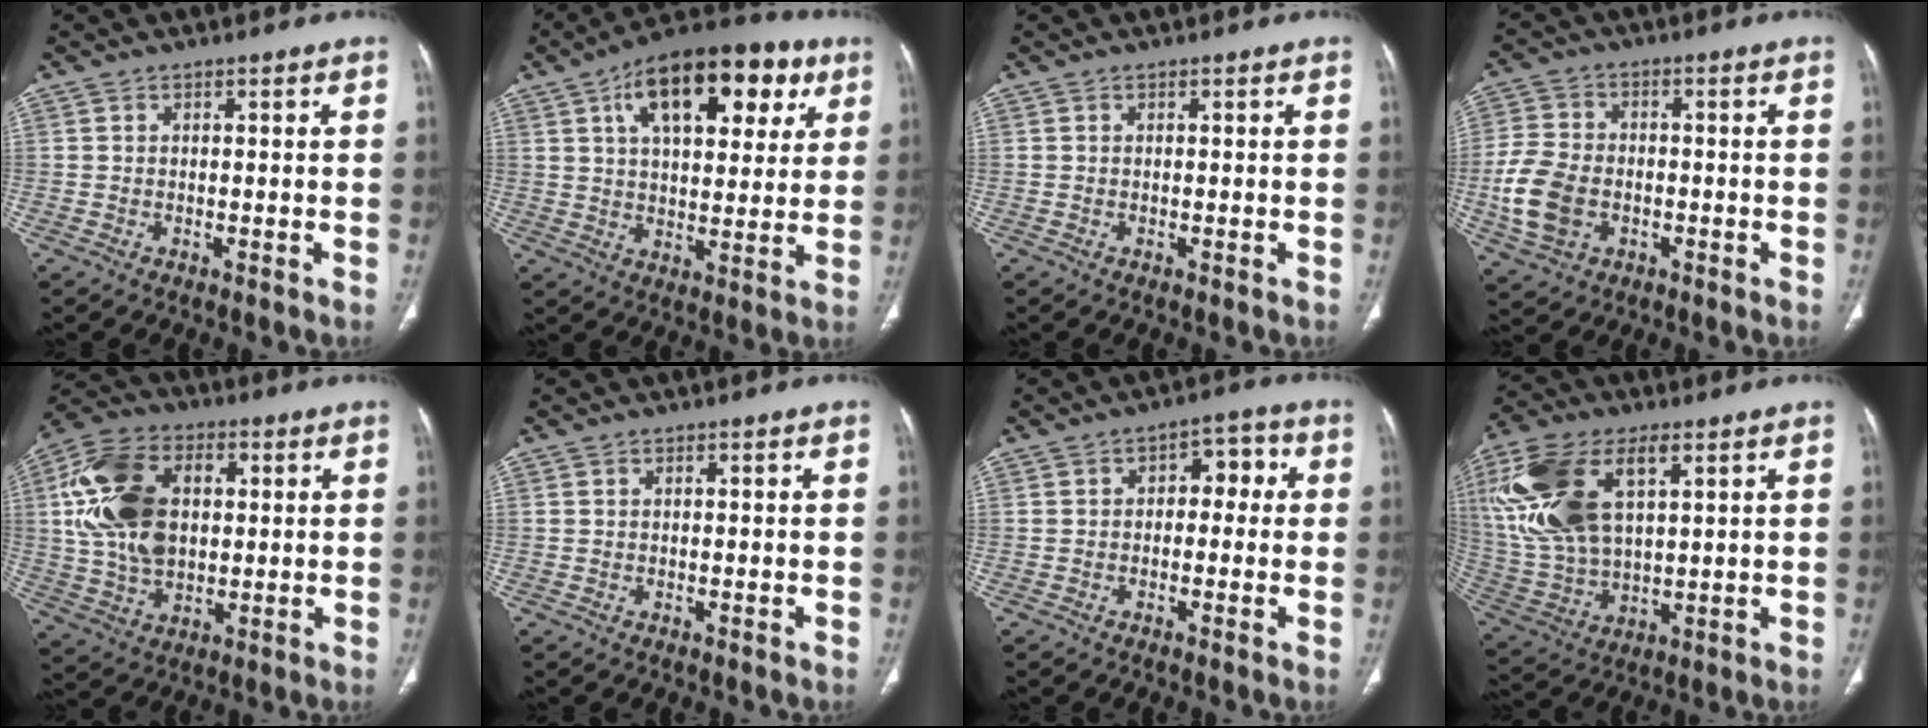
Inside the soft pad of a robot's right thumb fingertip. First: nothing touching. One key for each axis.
{"total": 21.4, "fx": 9.0, "fy": 10.7, "fz": 16.2, "tx": -0.208, "ty": 0.002, "tz": 0.138}
{"total": 0.0}
{"total": 10.8, "fx": -2.5, "fy": 7.8, "fz": 7.1, "tx": -0.148, "ty": 0.009, "tz": -0.047}
{"total": 18.5, "fx": 3.1, "fy": 12.1, "fz": 13.6, "tx": -0.252, "ty": 0.011, "tz": 0.057}
{"total": 0.0}
{"total": 5.4, "fx": 0.4, "fy": 3.5, "fz": 4.0, "tx": -0.024, "ty": 0.023, "tz": -0.004}
{"total": 21.0, "fx": 7.1, "fy": 11.1, "fz": 16.4, "tx": -0.346, "ty": -0.009, "tz": 0.139}